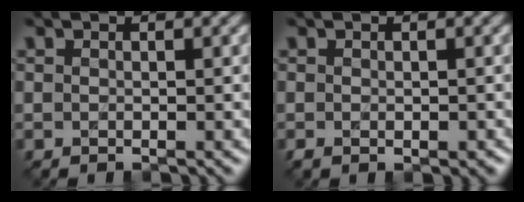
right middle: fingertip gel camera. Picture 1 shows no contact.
{"total": 1.5, "force": [-0.6, 0.7, 1.2], "torque": [-0.021, -0.005, -0.006]}